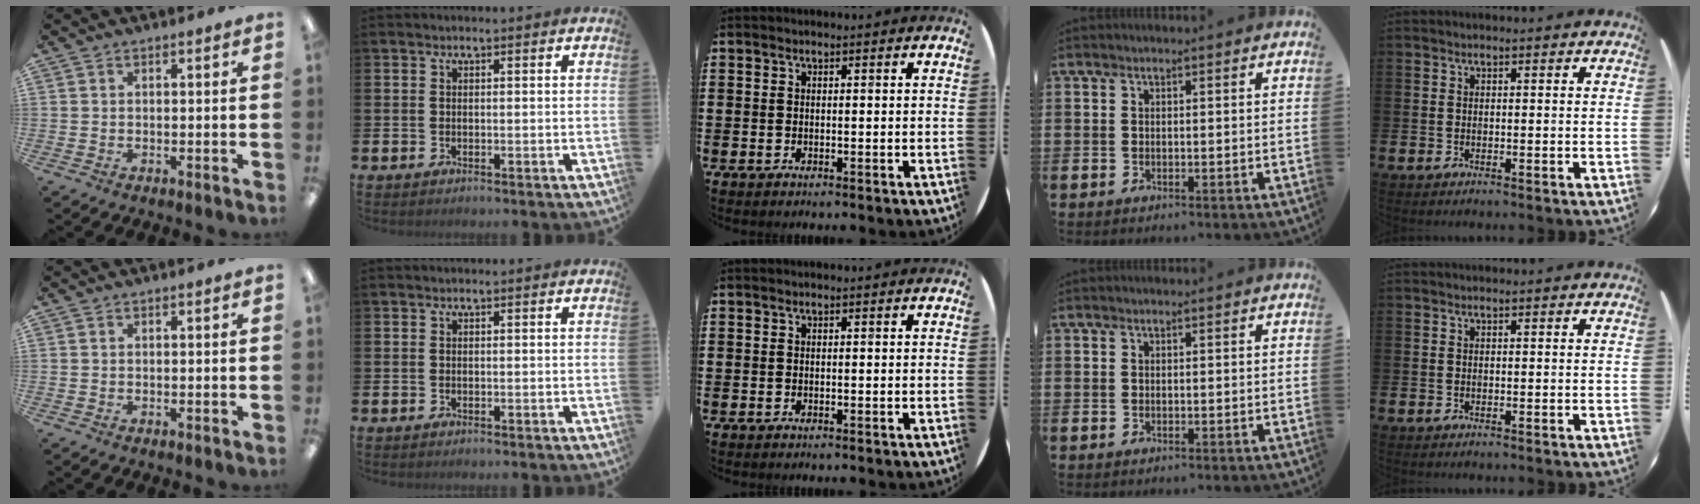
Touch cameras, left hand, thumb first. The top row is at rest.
{}